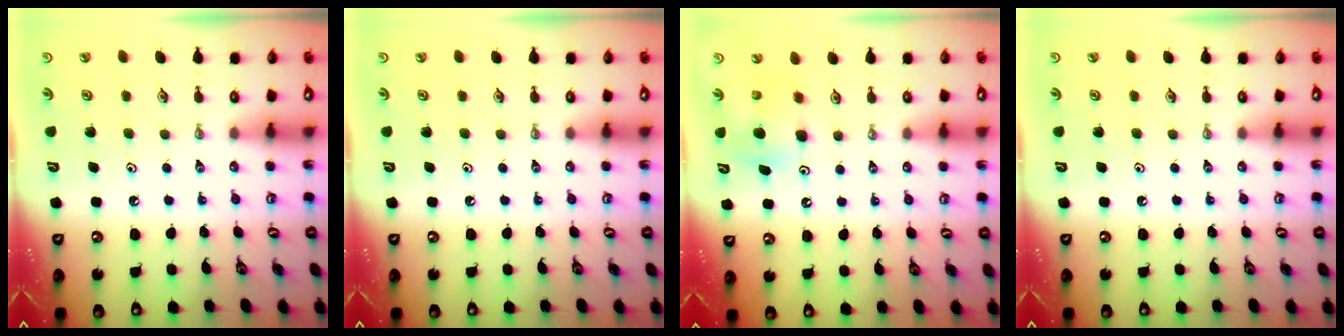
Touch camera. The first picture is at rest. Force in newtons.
{"total": 0.0}
{"total": 7.1, "press": 7.1, "slide": 0.8}
{"total": 0.0}